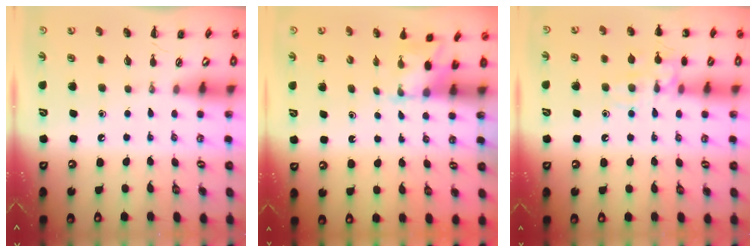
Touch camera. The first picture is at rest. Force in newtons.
{"total": 1.7, "press": 1.6, "slide": 0.6}
{"total": 11.7, "press": 11.6, "slide": 0.7}